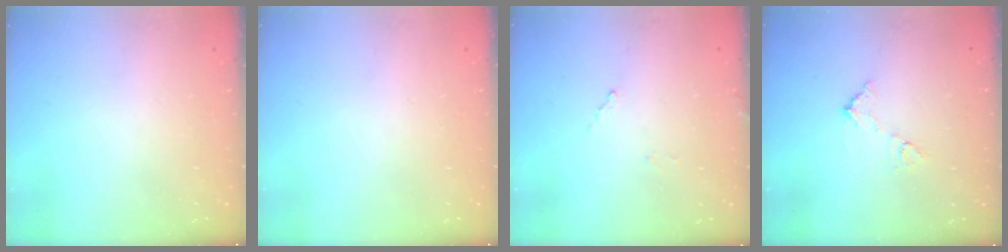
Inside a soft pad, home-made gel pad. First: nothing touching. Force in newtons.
{"total": 0.0}
{"total": 8.1, "press": 8.1, "slide": 0.4}
{"total": 6.3, "press": 6.3, "slide": 0.3}